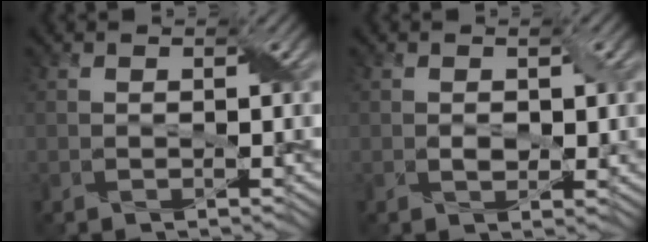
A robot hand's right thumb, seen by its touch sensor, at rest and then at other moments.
{"total": 2.1, "force": [0.1, 1.2, 1.7], "torque": [-0.033, -0.004, 0.006]}